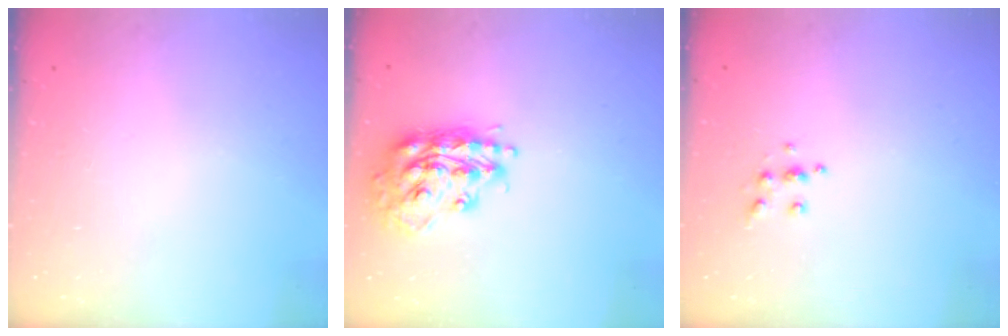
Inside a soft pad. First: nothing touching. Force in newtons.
{"total": 17.4, "press": 17.4, "slide": 1.1}
{"total": 5.6, "press": 5.6, "slide": 0.5}